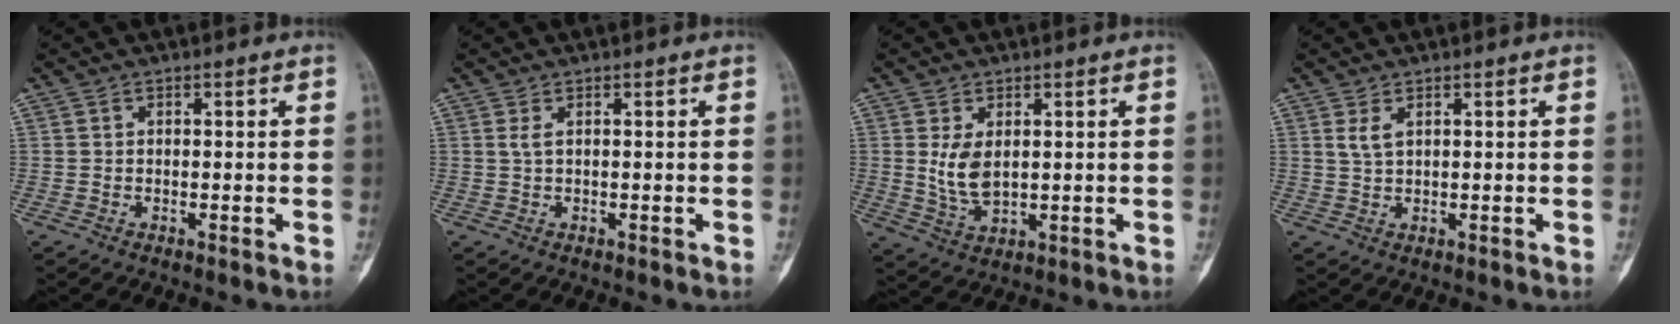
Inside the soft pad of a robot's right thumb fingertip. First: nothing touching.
{"total": 1.0, "force": [0.4, 0.2, 0.9], "torque": [-0.027, 0.007, 0.010]}
{"total": 5.7, "force": [1.1, 3.3, 4.6], "torque": [-0.081, -0.010, 0.030]}
{"total": 2.3, "force": [1.1, 1.0, 1.7], "torque": [-0.035, 0.002, 0.030]}